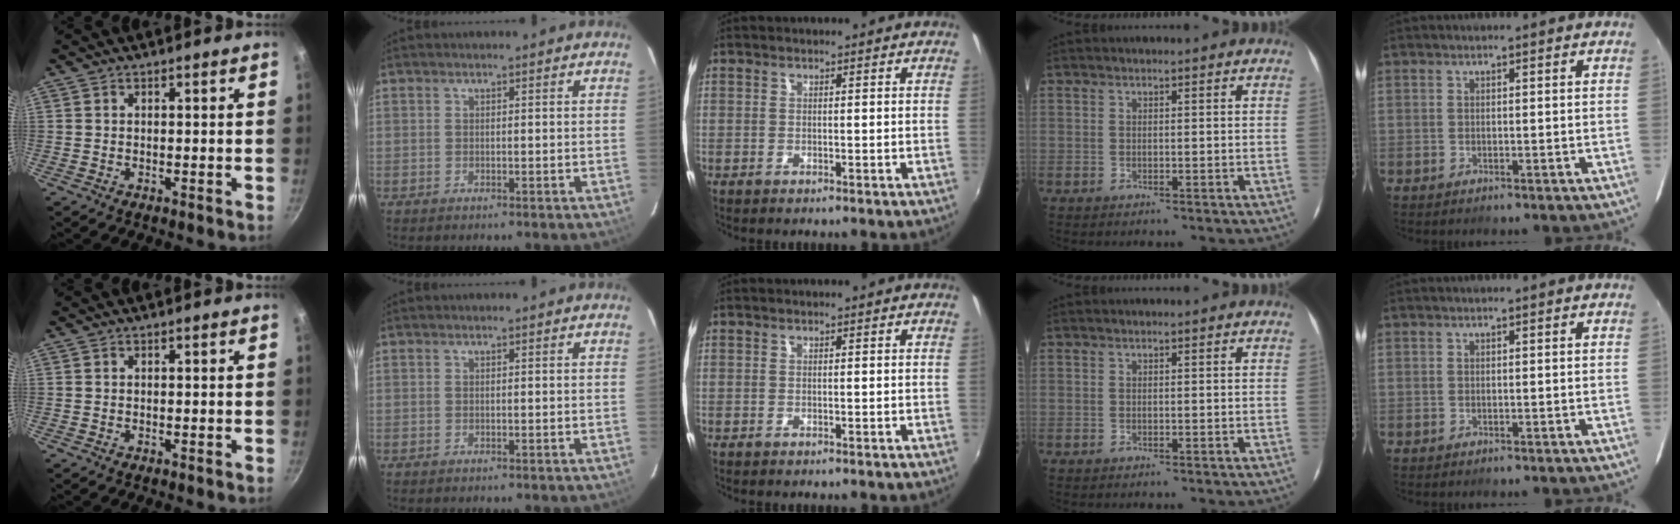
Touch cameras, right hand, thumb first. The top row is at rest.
{}